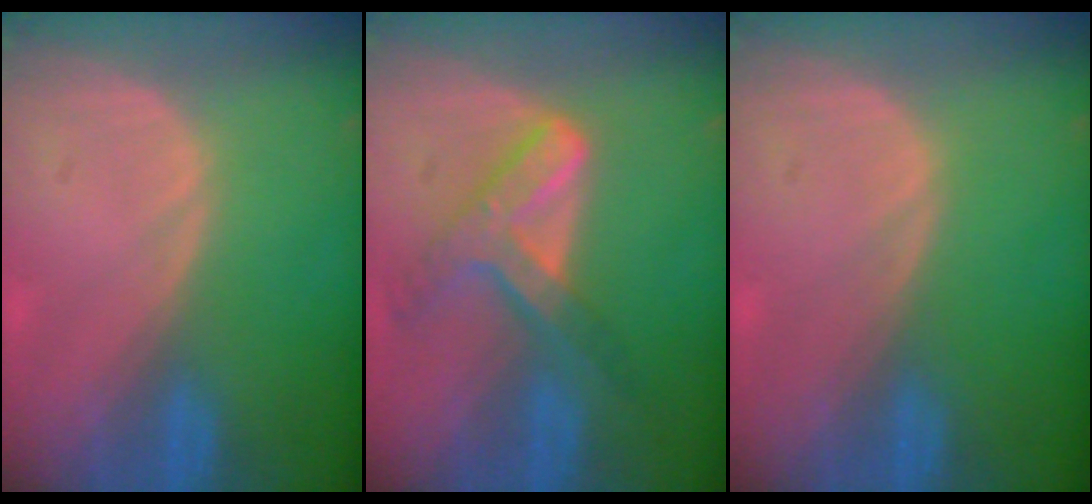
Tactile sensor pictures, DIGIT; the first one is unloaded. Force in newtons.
{"total": 7.4, "press": 6.3, "slide": 3.9}
{"total": 0.0}